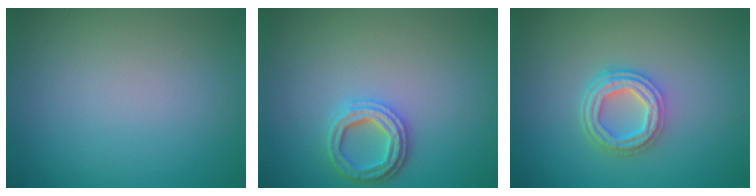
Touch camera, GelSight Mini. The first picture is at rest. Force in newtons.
{"total": 3.1, "press": 2.8, "slide": 1.3}
{"total": 4.2, "press": 3.1, "slide": 2.8}